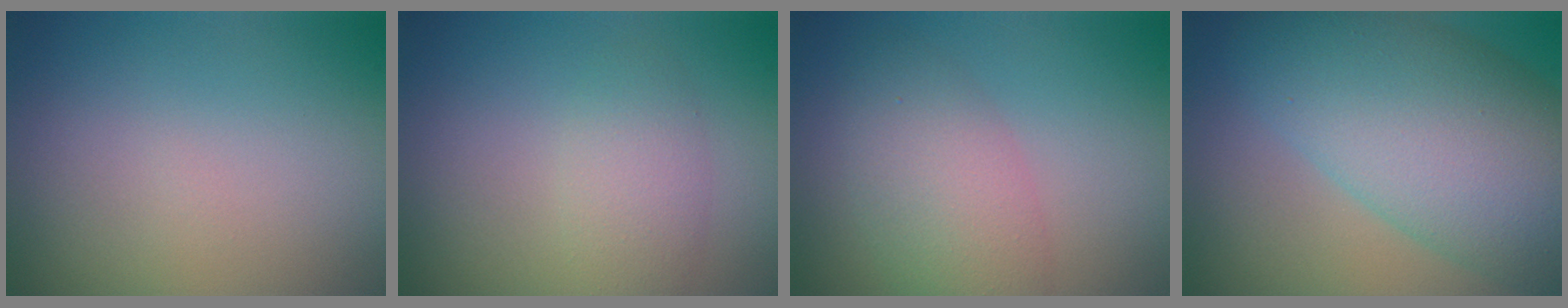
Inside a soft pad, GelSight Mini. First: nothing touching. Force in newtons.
{"total": 2.8, "press": 2.8, "slide": 0.2}
{"total": 4.5, "press": 4.5, "slide": 0.2}
{"total": 11.4, "press": 11.4, "slide": 0.3}